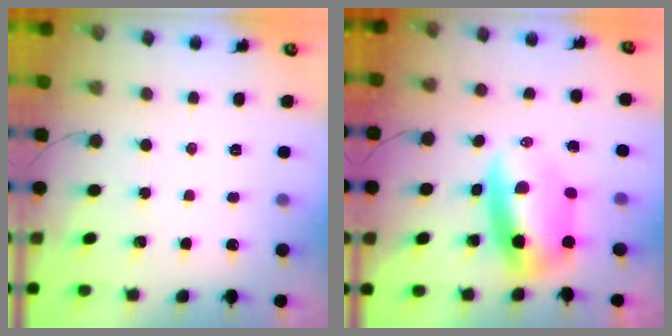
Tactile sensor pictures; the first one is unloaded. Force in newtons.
{"total": 8.9, "press": 8.7, "slide": 2.2}